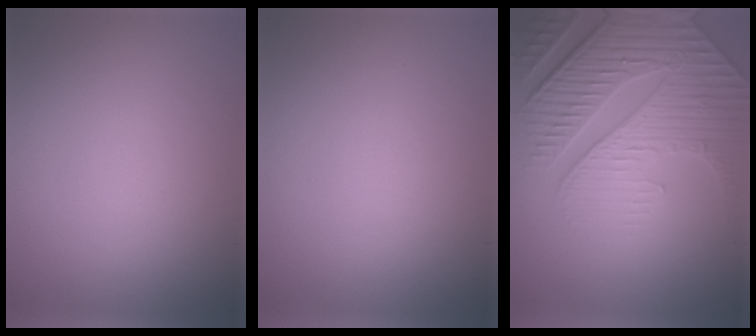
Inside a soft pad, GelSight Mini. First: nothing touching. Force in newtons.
{"total": 0.0}
{"total": 9.1, "press": 6.2, "slide": 6.6}